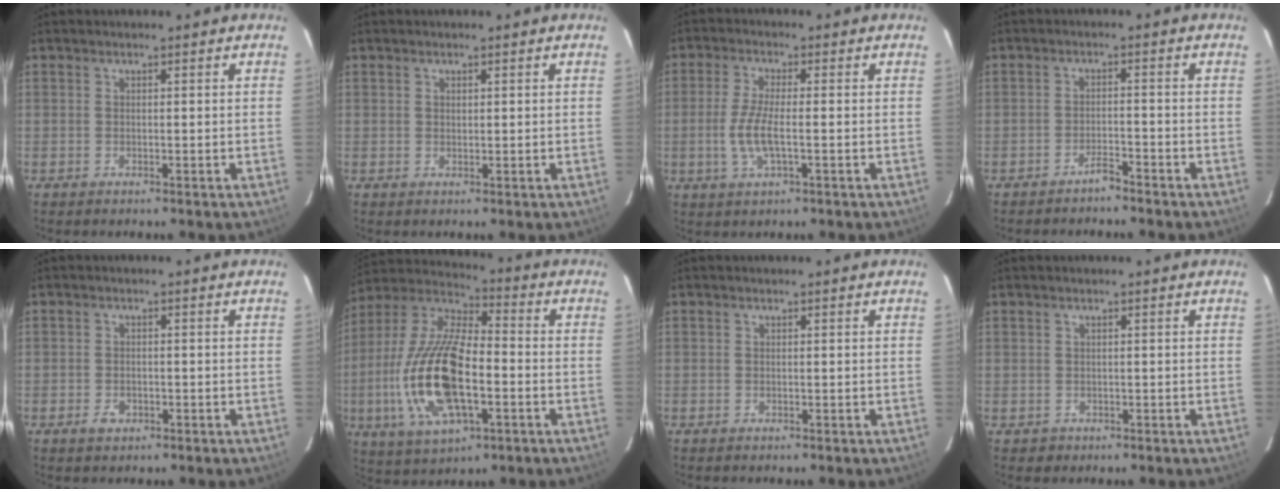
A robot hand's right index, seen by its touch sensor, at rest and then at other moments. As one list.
[{"total": 0.7, "force": [0.4, 0.5, 0.2], "torque": [-0.003, 0.002, 0.008]}, {"total": 6.7, "force": [-1.3, 1.7, 6.3], "torque": [-0.133, -0.005, -0.028]}, {"total": 2.4, "force": [-2.3, 0.2, 0.7], "torque": [-0.018, 0.003, -0.036]}, {"total": 2.4, "force": [-1.1, 1.6, 1.3], "torque": [-0.026, 0.001, -0.017]}, {"total": 20.9, "force": [-4.7, 8.9, 18.4], "torque": [-0.389, -0.009, -0.088]}, {"total": 0.0}, {"total": 1.6, "force": [-0.2, 1.6, 0.1], "torque": [0.000, 0.002, 0.002]}]